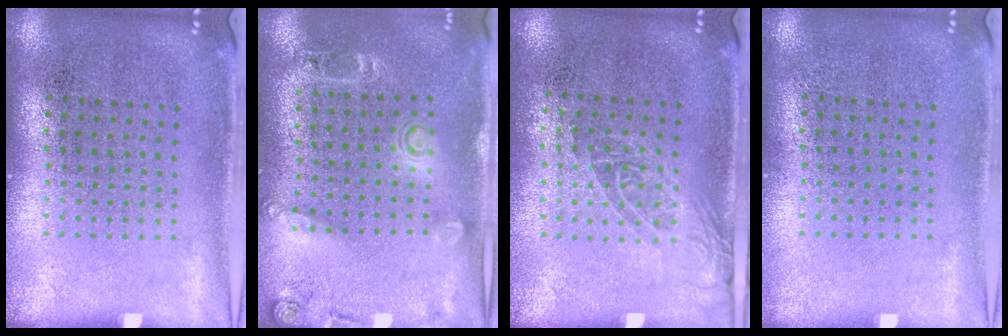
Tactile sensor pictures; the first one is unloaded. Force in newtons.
{"total": 1.7, "press": 1.2, "slide": 1.2}
{"total": 1.3, "press": 1.0, "slide": 0.9}
{"total": 0.0}